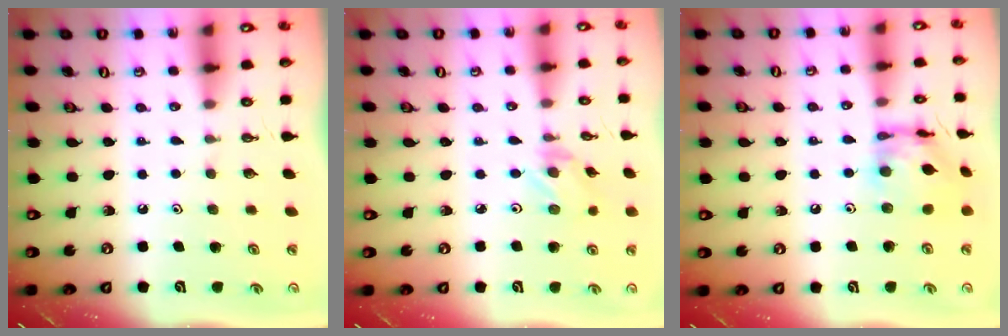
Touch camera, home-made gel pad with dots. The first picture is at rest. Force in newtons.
{"total": 2.1, "press": 2.1, "slide": 0.3}
{"total": 12.5, "press": 12.5, "slide": 1.1}